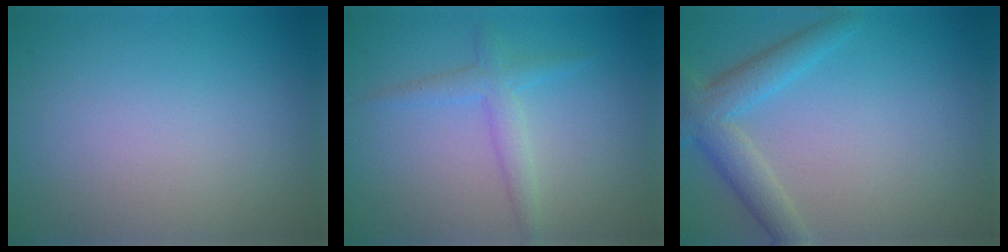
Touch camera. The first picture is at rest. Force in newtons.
{"total": 2.2, "press": 2.2, "slide": 0.1}
{"total": 4.0, "press": 4.0, "slide": 0.2}